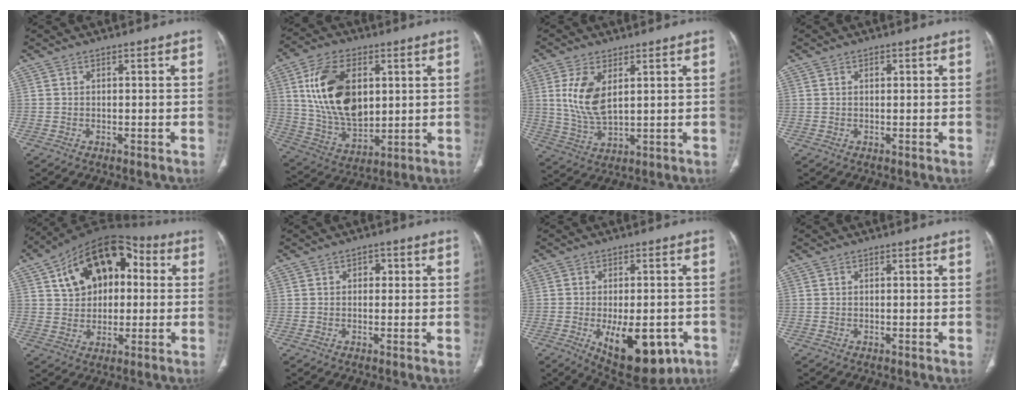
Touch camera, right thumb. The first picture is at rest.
{"total": 18.5, "force": [4.4, 11.2, 14.1], "torque": [-0.240, -0.015, 0.091]}
{"total": 9.3, "force": [2.9, 4.6, 7.6], "torque": [-0.156, -0.015, 0.066]}
{"total": 0.9, "force": [0.4, 0.6, 0.6], "torque": [-0.011, 0.001, 0.006]}
{"total": 18.5, "force": [4.7, 12.1, 13.2], "torque": [-0.175, 0.024, 0.070]}
{"total": 2.0, "force": [0.4, 1.5, 1.2], "torque": [-0.007, 0.004, 0.003]}
{"total": 15.3, "force": [-5.4, 7.5, 12.2], "torque": [-0.165, 0.002, -0.057]}
{"total": 0.0}